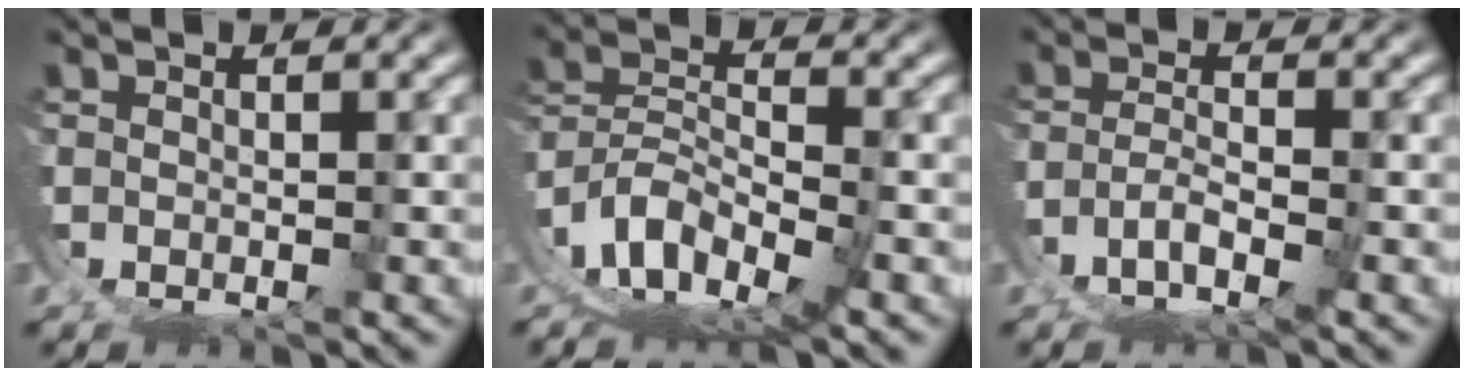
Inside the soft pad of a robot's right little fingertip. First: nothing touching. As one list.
[{"total": 11.2, "force": [-4.4, 8.2, 6.1], "torque": [-0.147, -0.047, -0.070]}, {"total": 3.6, "force": [-2.8, 0.2, 2.3], "torque": [-0.029, -0.008, -0.043]}]